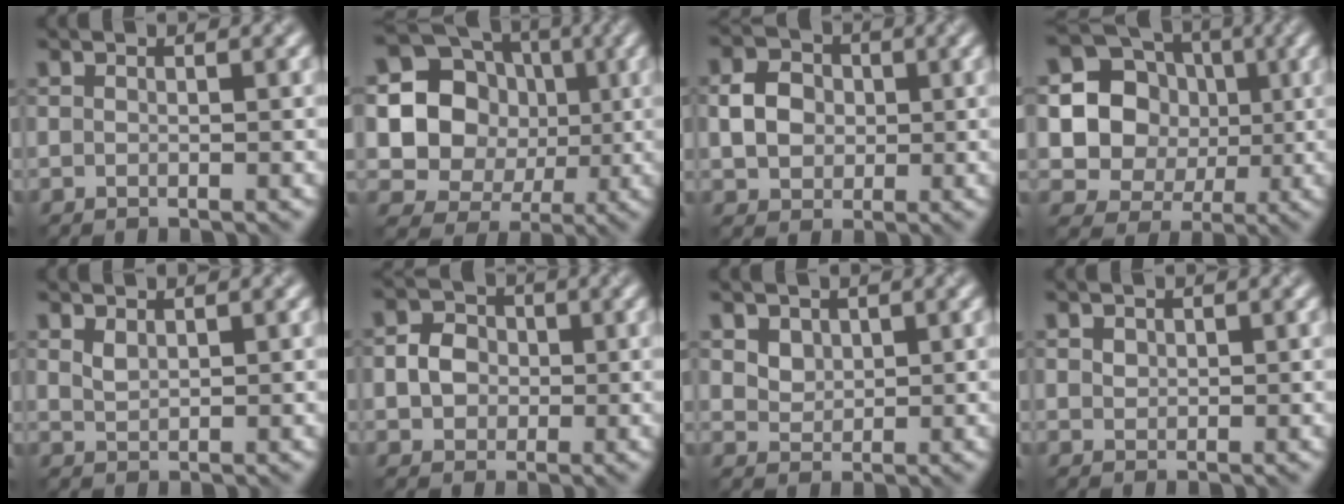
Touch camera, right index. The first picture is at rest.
{"total": 14.6, "force": [1.7, 13.6, 5.1], "torque": [-0.141, 0.030, 0.014]}
{"total": 3.6, "force": [0.1, 3.1, 1.8], "torque": [-0.034, 0.003, 0.001]}
{"total": 12.3, "force": [1.5, 11.7, 3.7], "torque": [-0.111, 0.029, 0.020]}
{"total": 1.1, "force": [0.8, 0.4, 0.6], "torque": [-0.017, 0.000, 0.021]}
{"total": 3.1, "force": [-0.1, 2.7, 1.5], "torque": [-0.018, 0.000, -0.009]}
{"total": 2.3, "force": [1.3, 1.6, 0.9], "torque": [-0.023, -0.003, 0.035]}
{"total": 0.7, "force": [0.4, 0.6, 0.2], "torque": [-0.004, -0.002, 0.009]}